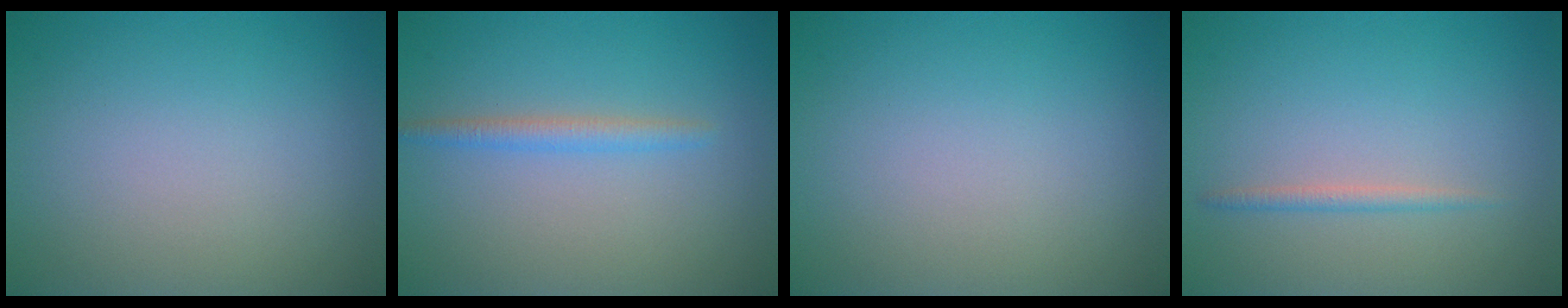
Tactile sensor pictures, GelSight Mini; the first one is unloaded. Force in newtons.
{"total": 1.6, "press": 1.6, "slide": 0.0}
{"total": 0.0}
{"total": 1.1, "press": 1.1, "slide": 0.0}